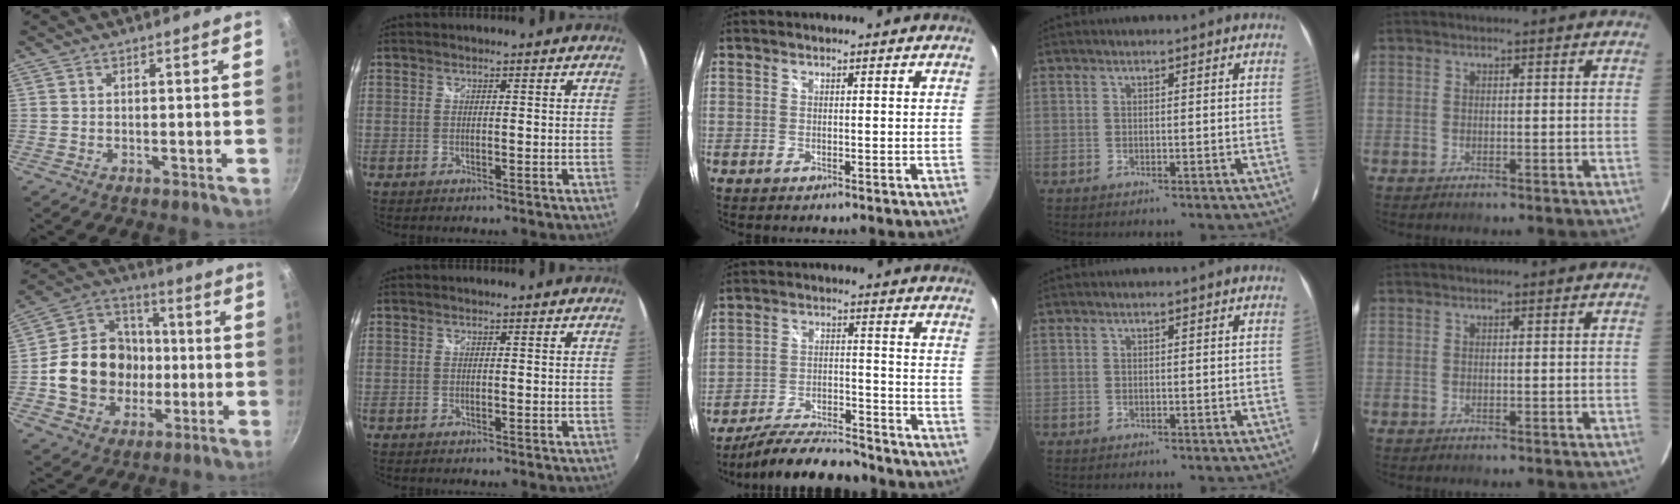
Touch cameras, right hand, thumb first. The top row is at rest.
{"thumb": {"total": 17.6, "force": [-2.0, 15.2, 8.6], "torque": [-0.118, 0.036, -0.033]}, "middle": {"total": 14.3, "force": [-12.8, 3.2, 5.5], "torque": [-0.113, -0.001, -0.195]}}